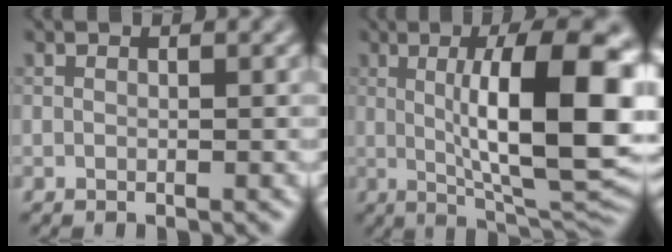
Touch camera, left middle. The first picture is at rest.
{"total": 13.8, "force": [1.2, 3.8, 13.2], "torque": [-0.178, -0.001, 0.018]}